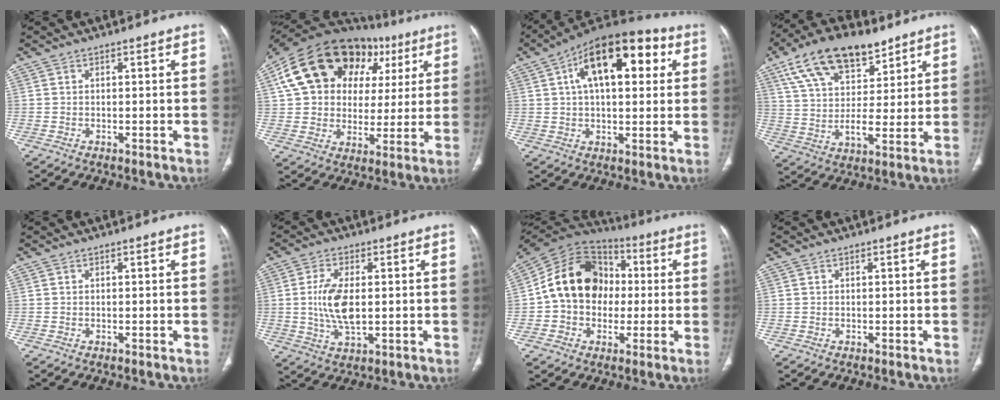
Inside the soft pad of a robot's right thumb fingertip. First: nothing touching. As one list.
[{"total": 26.0, "force": [9.7, 18.0, 16.0], "torque": [-0.234, 0.042, 0.162]}, {"total": 19.4, "force": [6.0, 9.6, 15.8], "torque": [-0.217, 0.022, 0.084]}, {"total": 19.1, "force": [11.2, 9.7, 12.0], "torque": [-0.182, -0.025, 0.200]}, {"total": 0.0}, {"total": 8.7, "force": [0.2, 4.0, 7.7], "torque": [-0.163, -0.008, 0.007]}, {"total": 17.2, "force": [0.2, 13.7, 10.3], "torque": [-0.148, 0.035, -0.005]}, {"total": 0.0}]